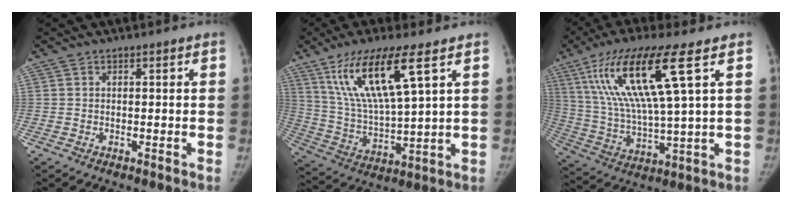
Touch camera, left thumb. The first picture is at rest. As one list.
[{"total": 16.0, "force": [8.1, 3.3, 13.4], "torque": [-0.270, -0.034, 0.163]}, {"total": 18.7, "force": [7.8, 2.6, 16.8], "torque": [-0.345, -0.023, 0.145]}]